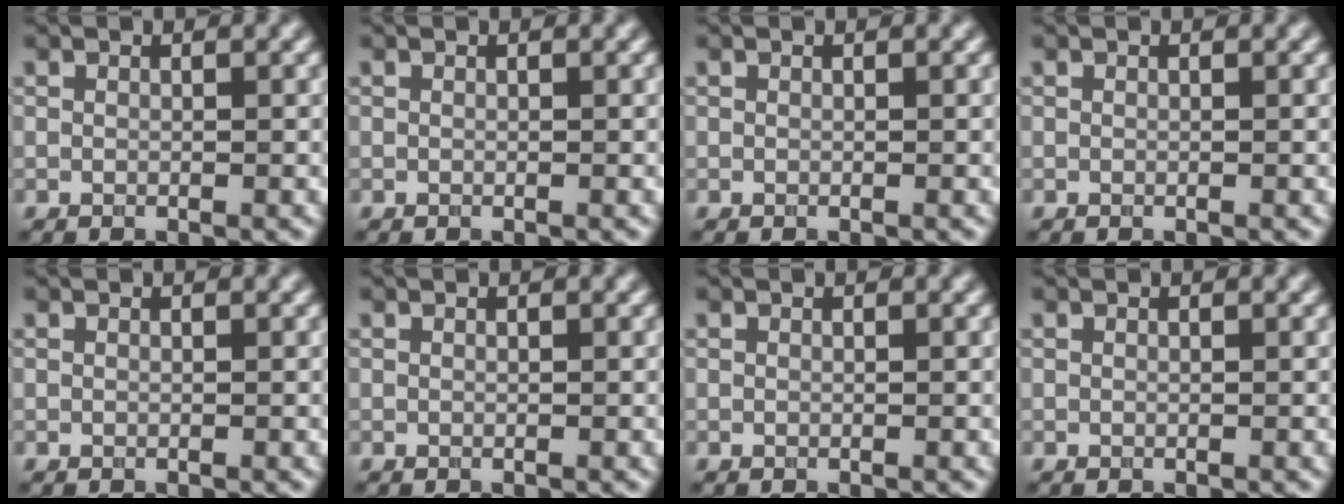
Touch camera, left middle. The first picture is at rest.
{"total": 0.0}
{"total": 0.0}
{"total": 0.0}
{"total": 0.0}
{"total": 0.0}
{"total": 0.0}
{"total": 0.0}